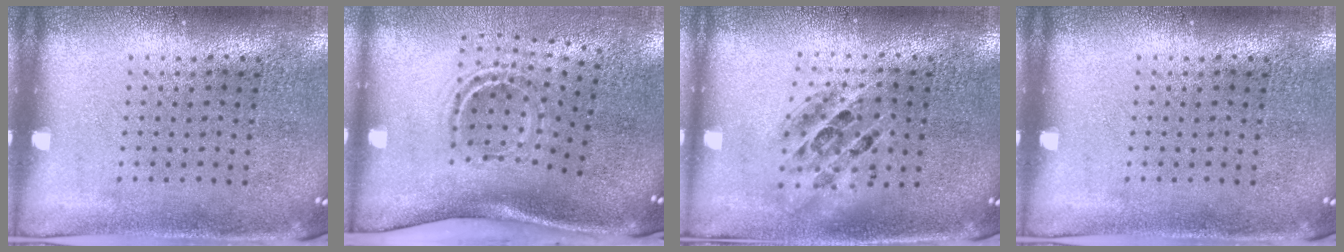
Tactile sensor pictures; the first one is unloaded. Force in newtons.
{"total": 2.1, "press": 1.2, "slide": 1.7}
{"total": 1.3, "press": 1.1, "slide": 0.6}
{"total": 0.0}